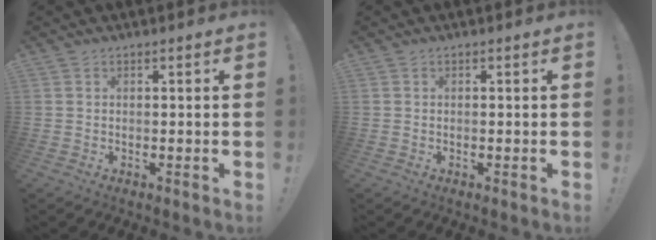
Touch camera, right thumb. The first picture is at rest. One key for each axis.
{"total": 0.0}